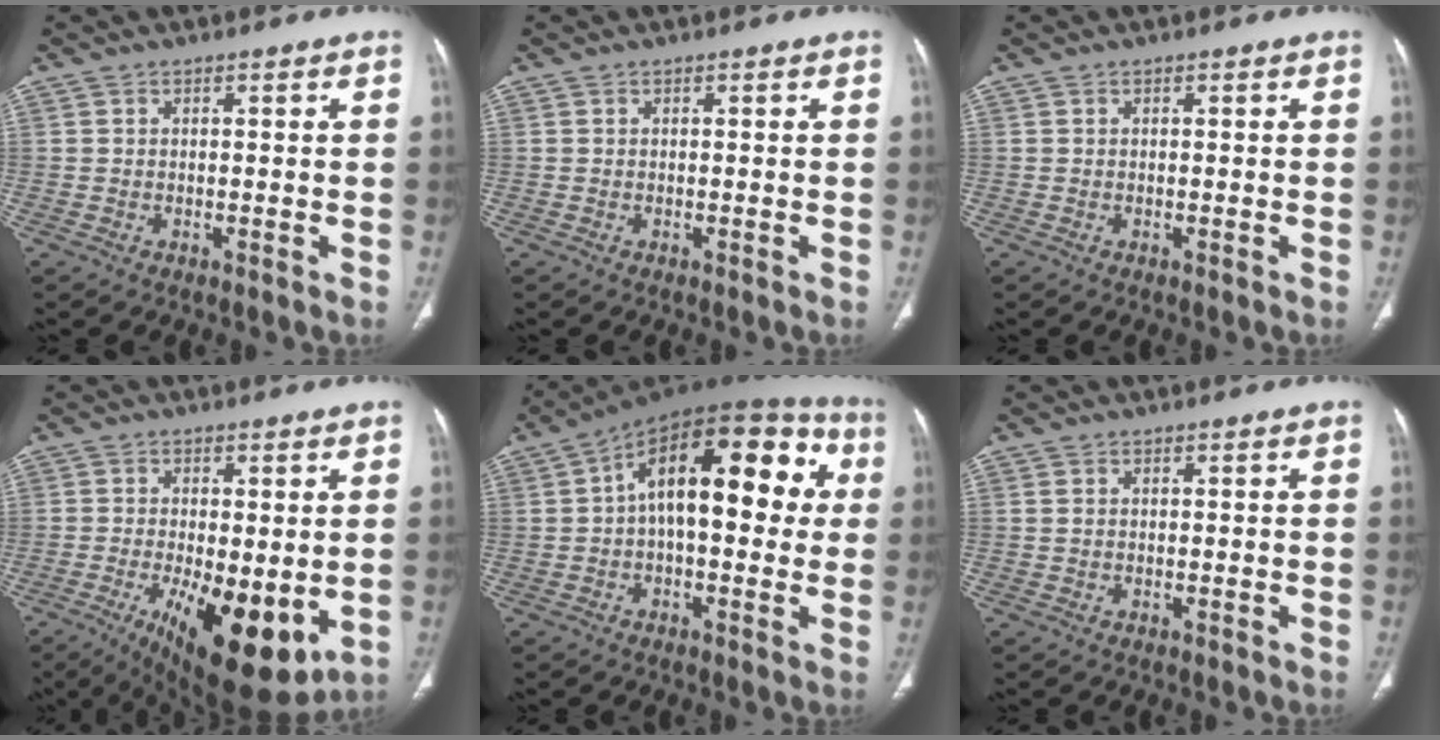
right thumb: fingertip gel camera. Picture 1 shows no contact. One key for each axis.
{"total": 0.0}
{"total": 0.0}
{"total": 17.2, "fx": -4.4, "fy": 6.8, "fz": 15.2, "tx": -0.207, "ty": -0.028, "tz": -0.047}
{"total": 21.3, "fx": 3.3, "fy": 10.6, "fz": 18.2, "tx": -0.233, "ty": 0.045, "tz": 0.034}
{"total": 0.6, "fx": 0.1, "fy": 0.4, "fz": 0.5, "tx": -0.014, "ty": 0.005, "tz": 0.006}